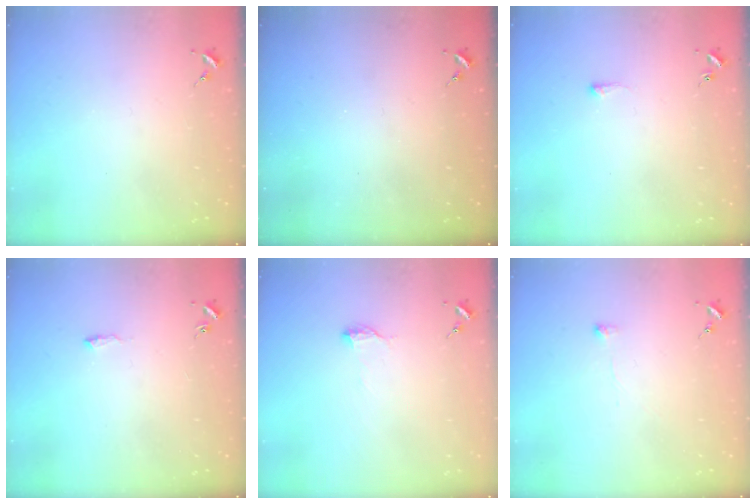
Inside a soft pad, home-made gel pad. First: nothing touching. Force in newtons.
{"total": 0.0}
{"total": 3.6, "press": 3.6, "slide": 0.5}
{"total": 4.5, "press": 4.4, "slide": 0.5}
{"total": 6.8, "press": 6.8, "slide": 0.8}
{"total": 4.6, "press": 4.6, "slide": 0.6}